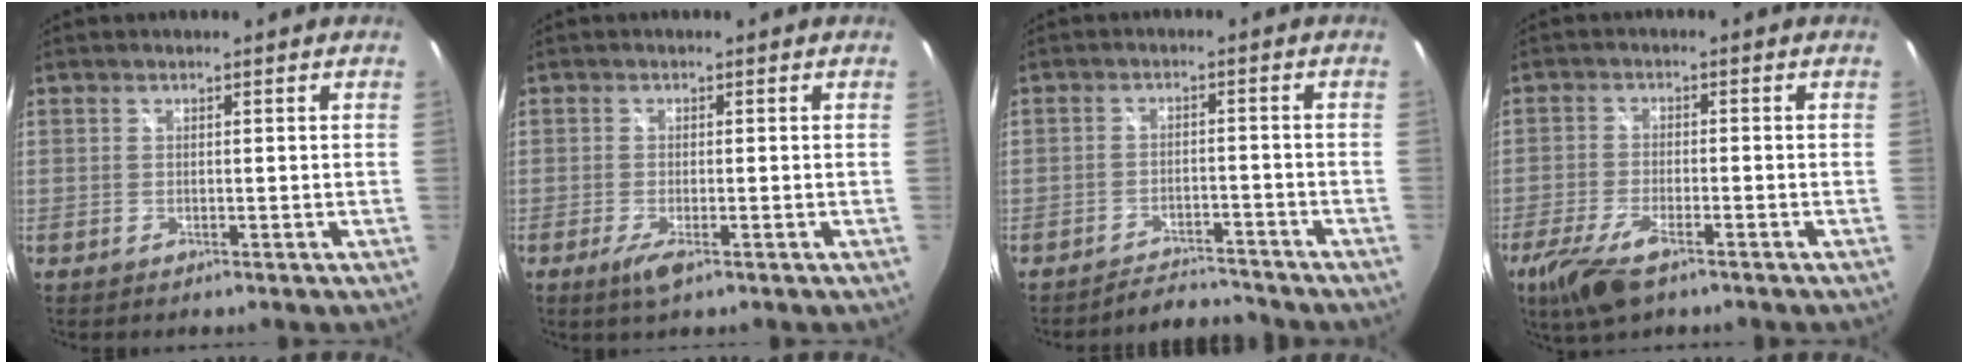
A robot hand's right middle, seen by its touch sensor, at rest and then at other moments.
{"total": 2.9, "force": [-1.5, 0.3, 2.5], "torque": [-0.051, -0.012, -0.028]}
{"total": 5.3, "force": [-5.3, 0.6, 0.0], "torque": [-0.016, 0.008, -0.082]}
{"total": 9.0, "force": [-5.8, 2.9, 6.2], "torque": [-0.153, -0.028, -0.112]}